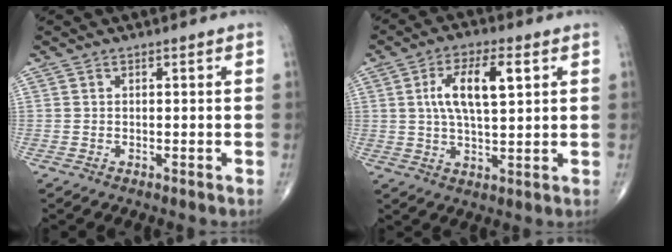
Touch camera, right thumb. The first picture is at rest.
{"total": 10.4, "force": [2.8, 4.0, 9.2], "torque": [-0.165, 0.002, 0.050]}